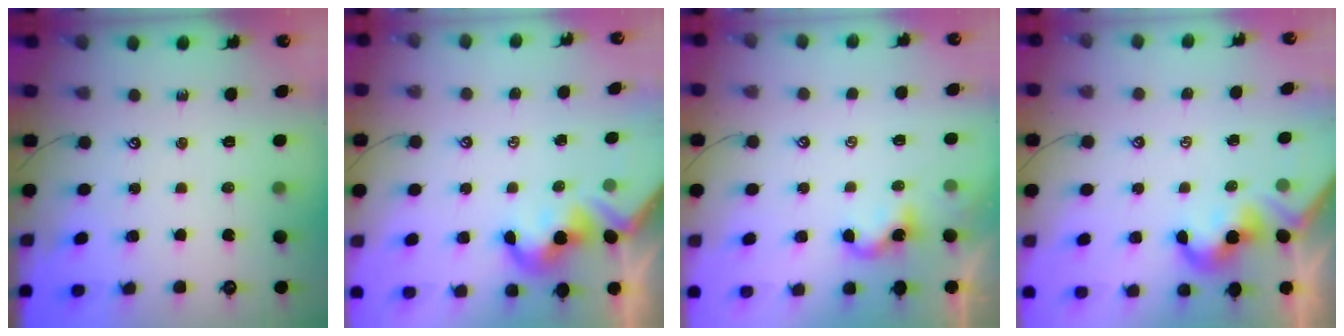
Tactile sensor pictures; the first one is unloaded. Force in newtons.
{"total": 2.4, "press": 2.4, "slide": 0.3}
{"total": 2.1, "press": 2.1, "slide": 0.4}
{"total": 2.0, "press": 1.9, "slide": 0.5}